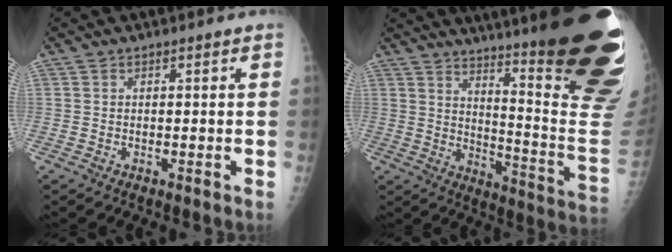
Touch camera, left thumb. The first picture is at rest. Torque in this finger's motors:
{"motor_torque": [3.29, 1.71, 1.74, -1.03, 0.44]}